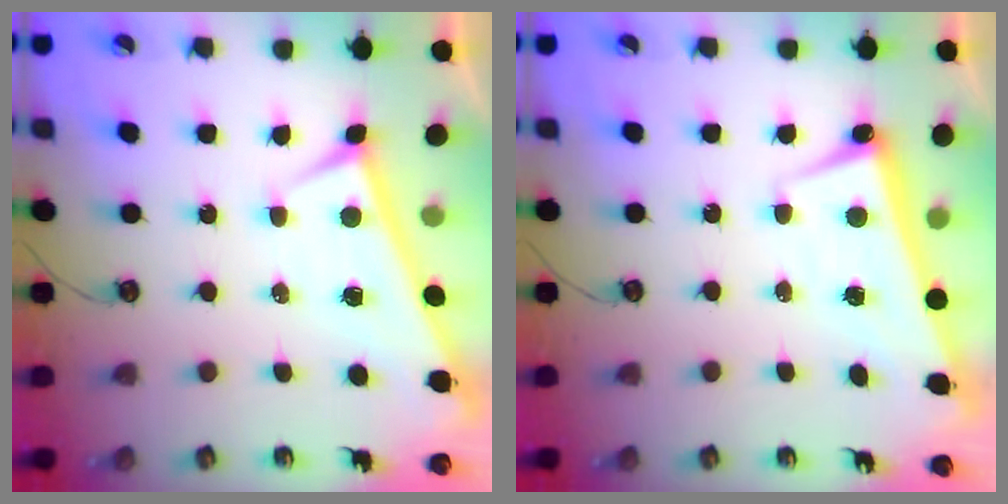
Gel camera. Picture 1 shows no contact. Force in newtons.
{"total": 2.6, "press": 2.5, "slide": 0.6}